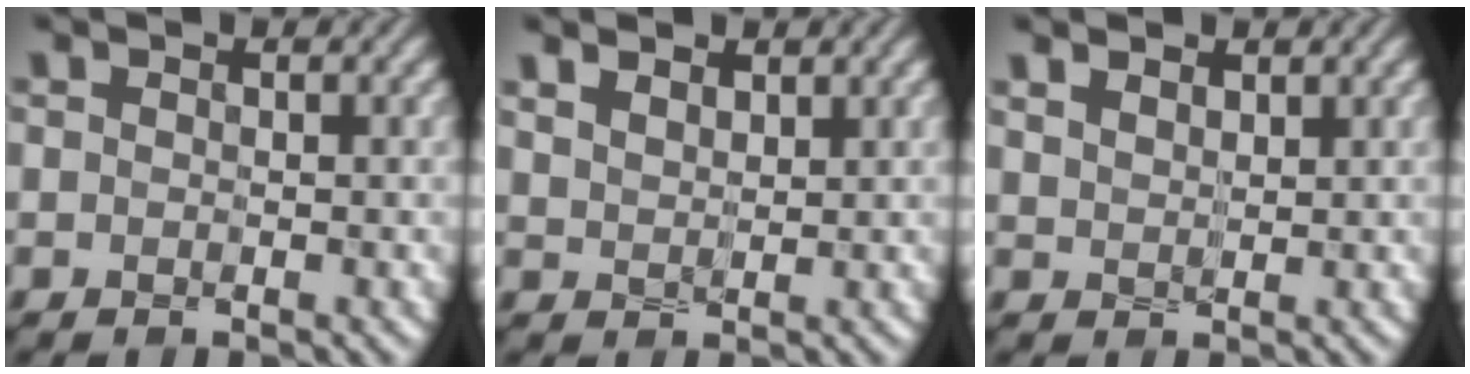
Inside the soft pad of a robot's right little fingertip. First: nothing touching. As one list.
[{"total": 3.1, "force": [2.1, 1.6, 1.6], "torque": [-0.040, 0.010, 0.029]}, {"total": 2.6, "force": [1.8, 1.4, 1.3], "torque": [-0.033, 0.009, 0.025]}]